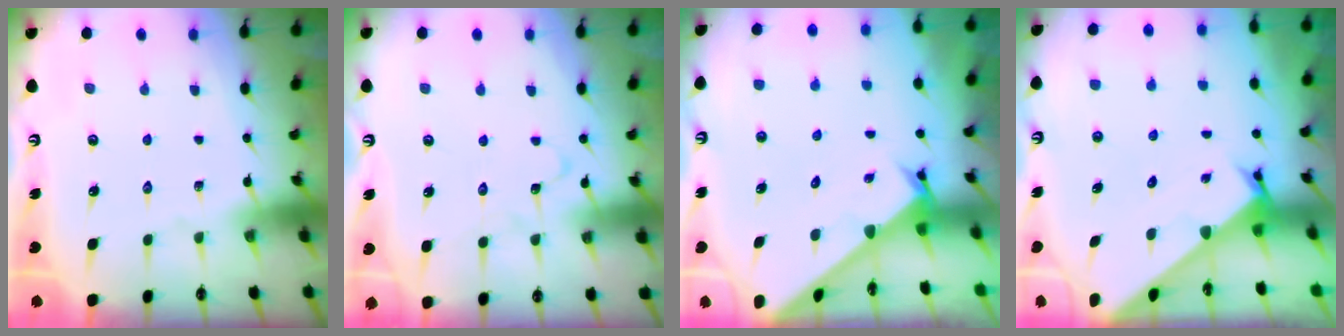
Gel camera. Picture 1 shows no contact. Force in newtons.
{"total": 5.0, "press": 5.0, "slide": 0.4}
{"total": 2.5, "press": 2.5, "slide": 0.1}
{"total": 2.2, "press": 2.2, "slide": 0.1}